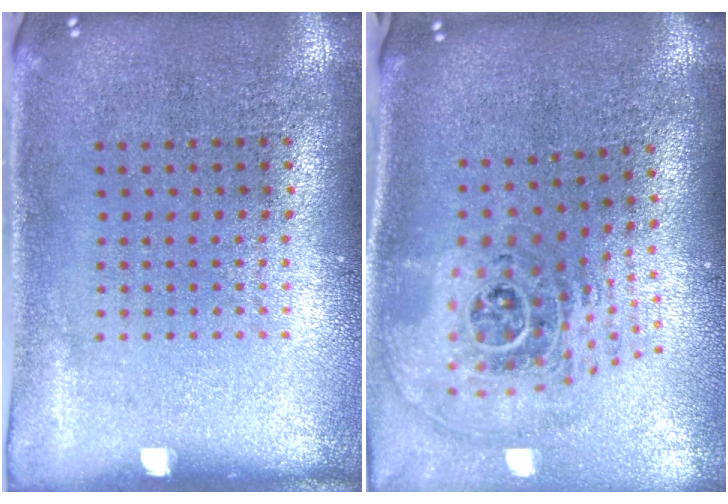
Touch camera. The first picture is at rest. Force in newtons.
{"total": 2.3, "press": 1.6, "slide": 1.6}